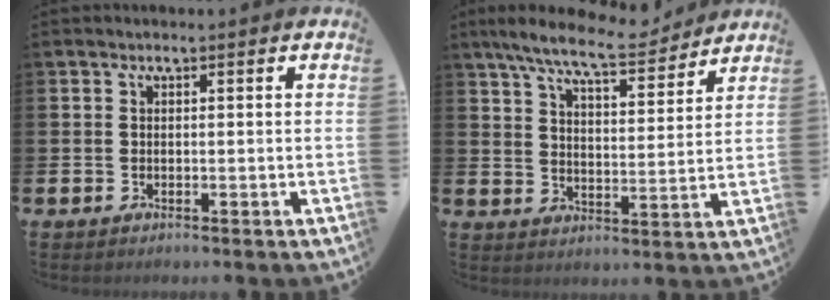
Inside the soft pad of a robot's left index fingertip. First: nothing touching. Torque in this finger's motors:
{"motor_torque": [1.04, -1.11, 0.29, 0.21]}